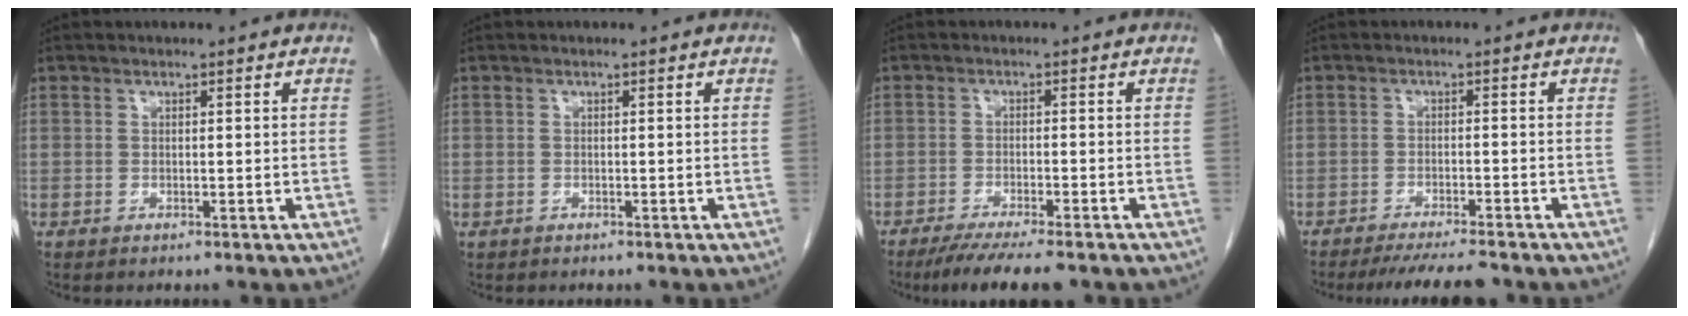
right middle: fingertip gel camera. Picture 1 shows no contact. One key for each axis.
{"total": 0.0}
{"total": 8.5, "fx": -6.8, "fy": 0.8, "fz": 5.0, "tx": -0.071, "ty": -0.017, "tz": -0.103}
{"total": 7.6, "fx": -6.8, "fy": 0.3, "fz": 3.3, "tx": -0.039, "ty": -0.016, "tz": -0.105}